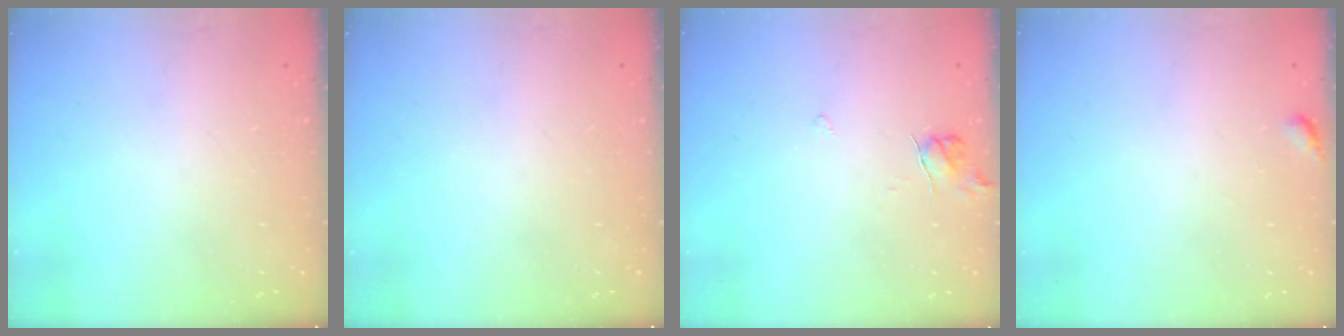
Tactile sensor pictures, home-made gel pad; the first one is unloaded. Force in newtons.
{"total": 0.0}
{"total": 4.6, "press": 4.6, "slide": 0.5}
{"total": 3.5, "press": 3.5, "slide": 0.4}